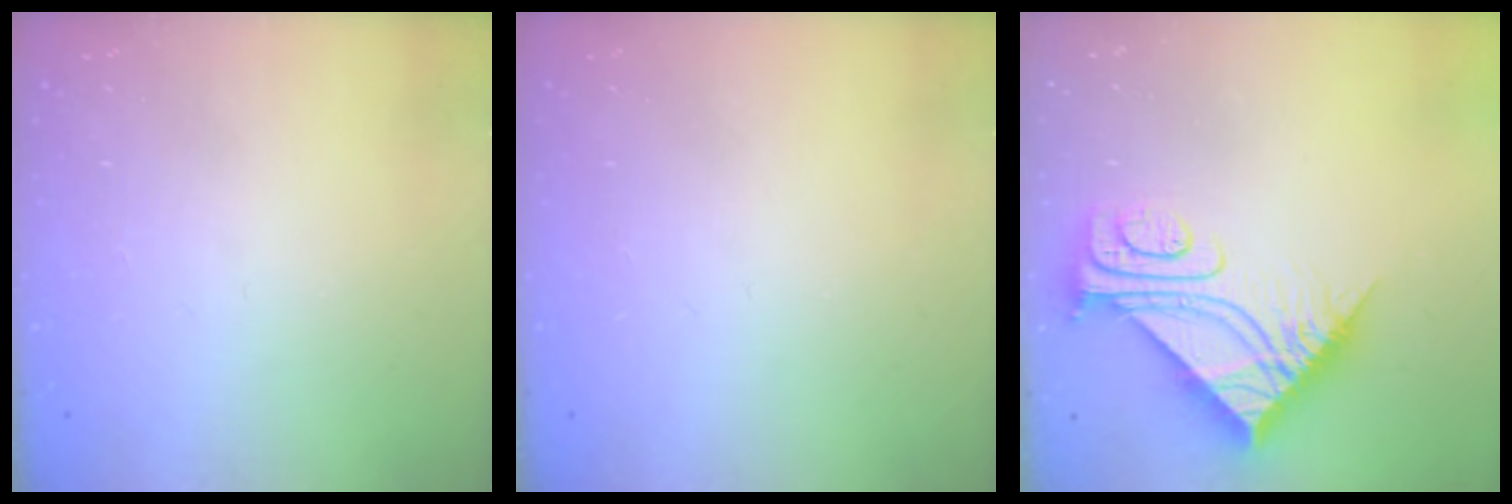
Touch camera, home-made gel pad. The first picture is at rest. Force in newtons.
{"total": 0.0}
{"total": 9.9, "press": 9.9, "slide": 0.9}